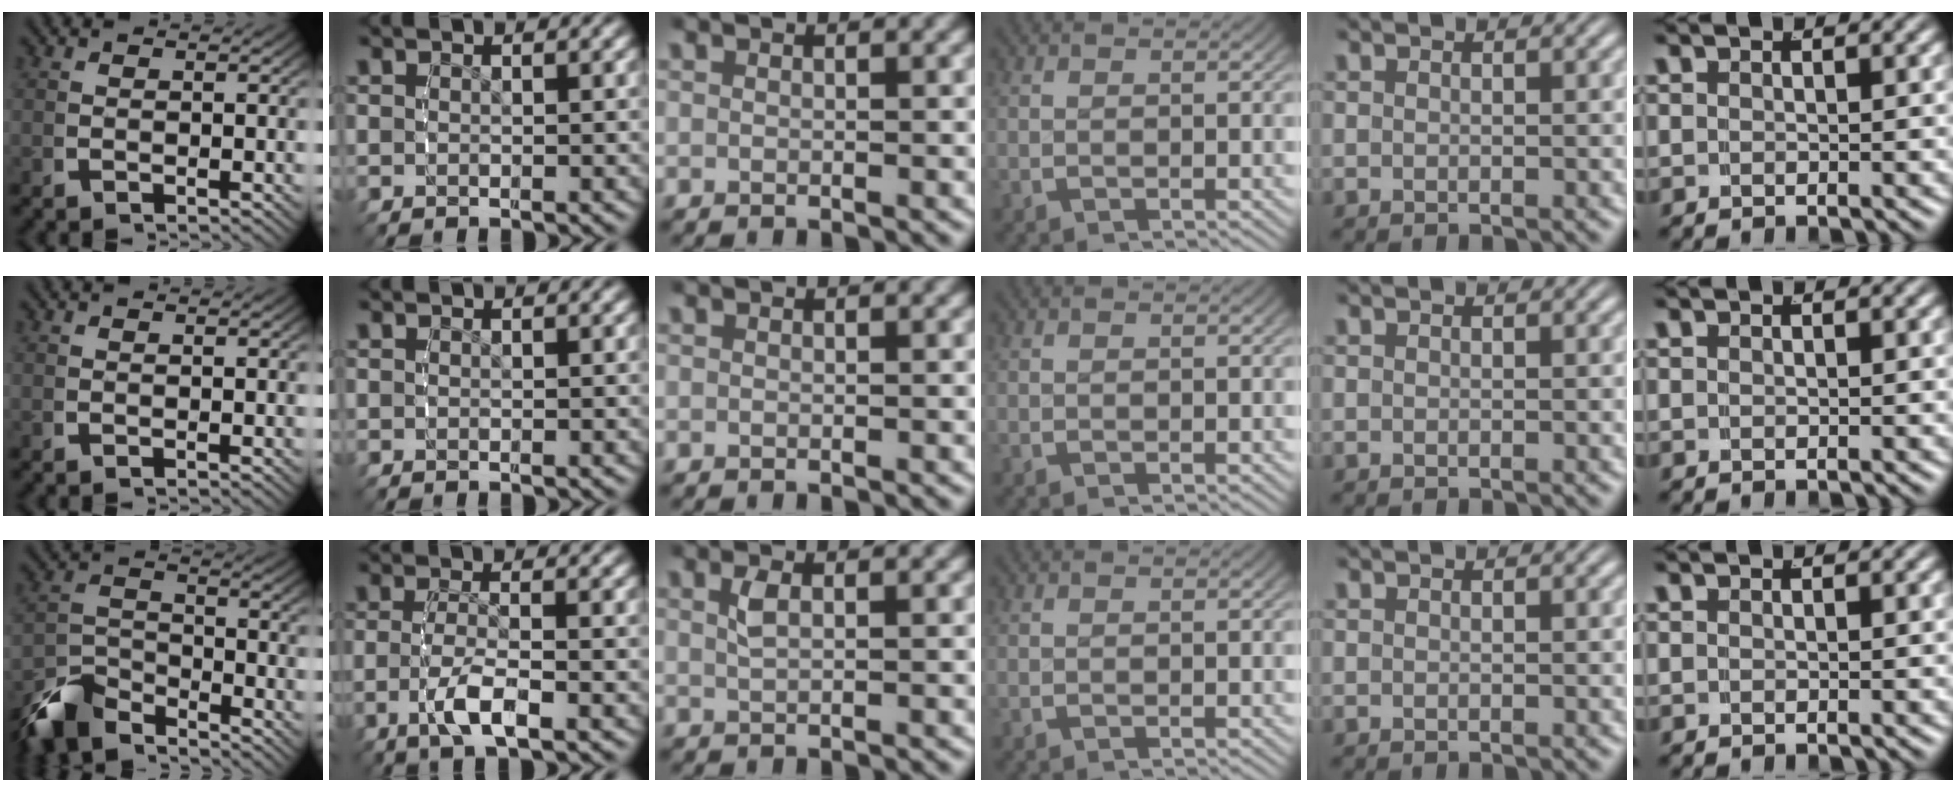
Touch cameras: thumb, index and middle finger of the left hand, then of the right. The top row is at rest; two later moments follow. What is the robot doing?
{"motion": "grasp_and_lifting", "object": "bottle cap"}